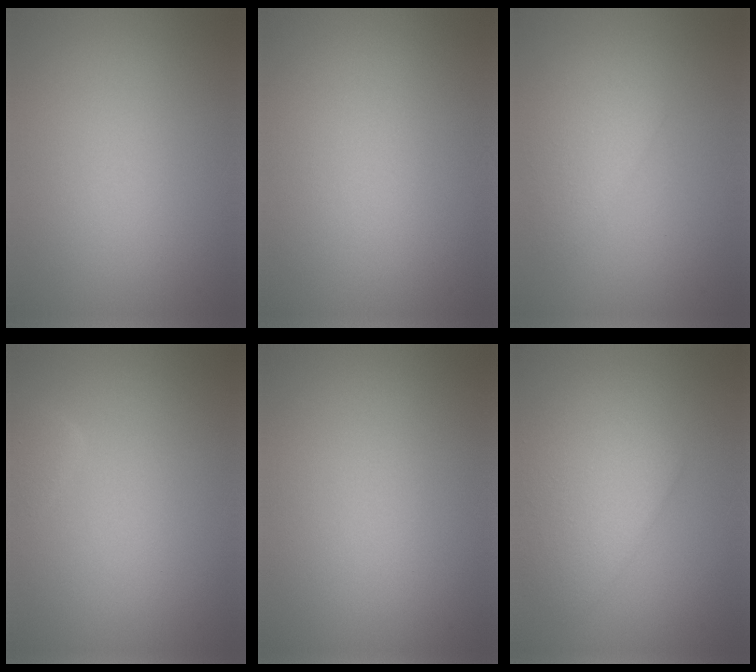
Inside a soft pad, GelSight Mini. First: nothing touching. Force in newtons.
{"total": 0.0}
{"total": 2.3, "press": 2.3, "slide": 0.1}
{"total": 1.8, "press": 1.8, "slide": 0.1}
{"total": 0.0}
{"total": 4.4, "press": 4.4, "slide": 0.1}